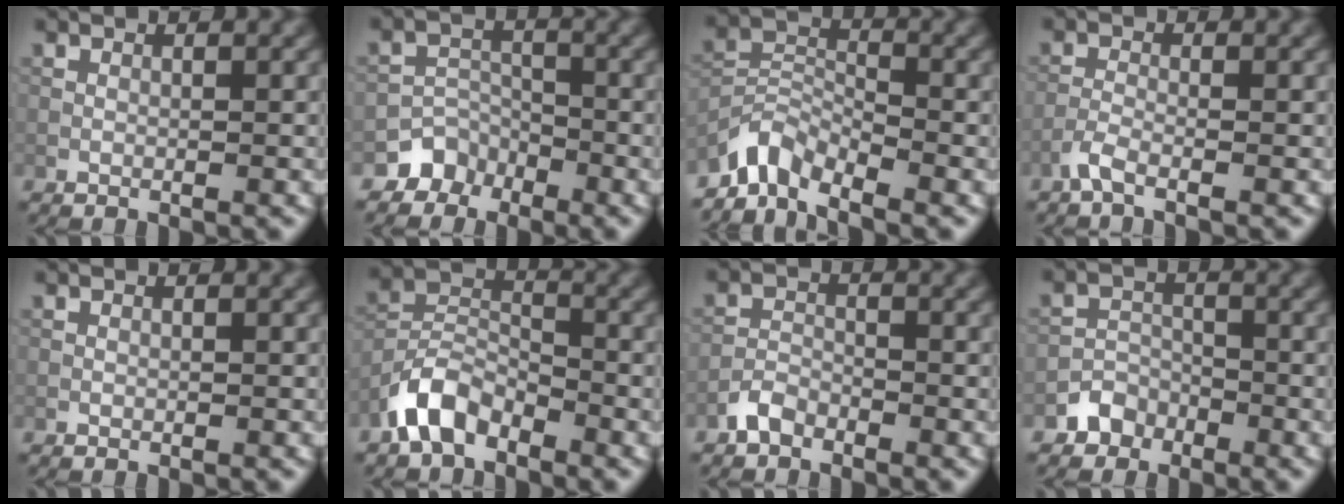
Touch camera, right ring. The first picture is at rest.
{"total": 2.9, "force": [-2.2, 1.9, 0.1], "torque": [0.013, 0.007, -0.041]}
{"total": 4.0, "force": [-3.5, 1.3, 1.3], "torque": [-0.020, 0.004, -0.083]}
{"total": 1.8, "force": [-1.3, 0.3, 1.1], "torque": [-0.027, 0.000, -0.036]}
{"total": 0.0}
{"total": 5.2, "force": [-3.7, 2.6, 2.6], "torque": [-0.048, 0.008, -0.083]}
{"total": 2.0, "force": [-1.6, 1.0, 0.7], "torque": [-0.010, 0.009, -0.036]}
{"total": 2.3, "force": [-1.7, 1.6, 0.2], "torque": [0.008, 0.010, -0.034]}